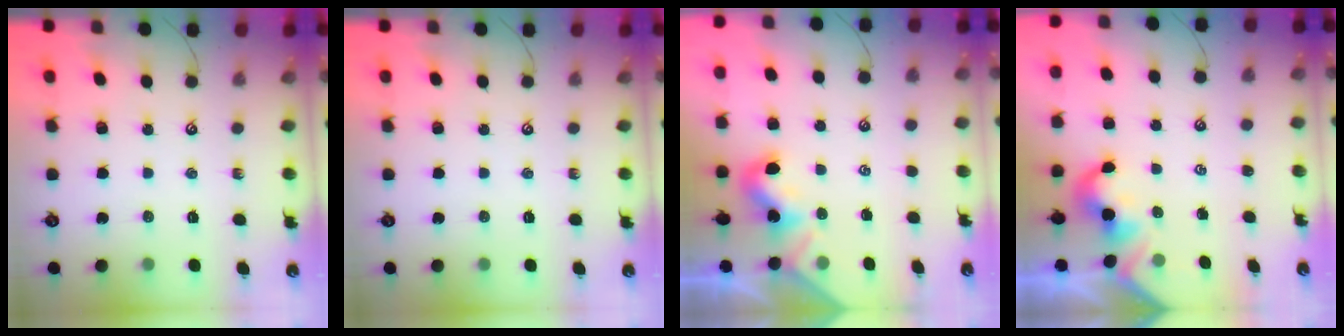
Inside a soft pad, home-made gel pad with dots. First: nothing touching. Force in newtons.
{"total": 0.0}
{"total": 1.9, "press": 1.9, "slide": 0.4}
{"total": 2.1, "press": 2.0, "slide": 0.5}